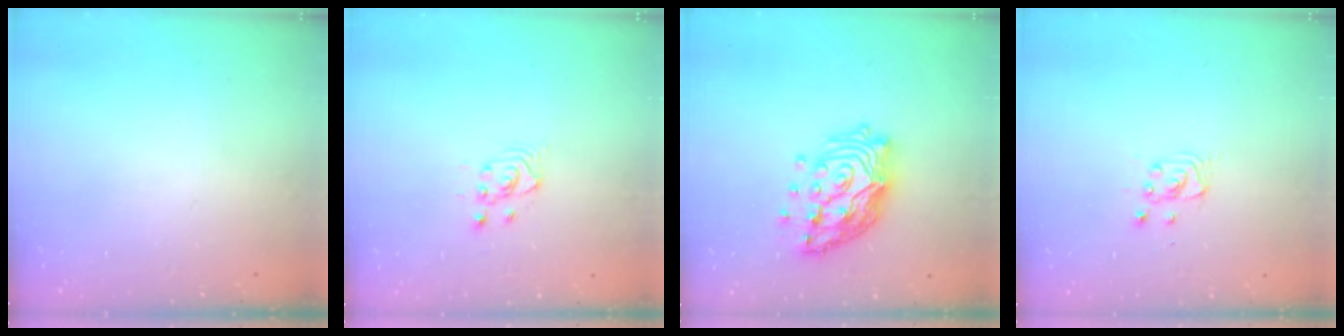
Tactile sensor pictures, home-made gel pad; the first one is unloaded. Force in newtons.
{"total": 2.6, "press": 2.6, "slide": 0.1}
{"total": 17.4, "press": 17.1, "slide": 3.2}
{"total": 2.9, "press": 2.9, "slide": 0.4}